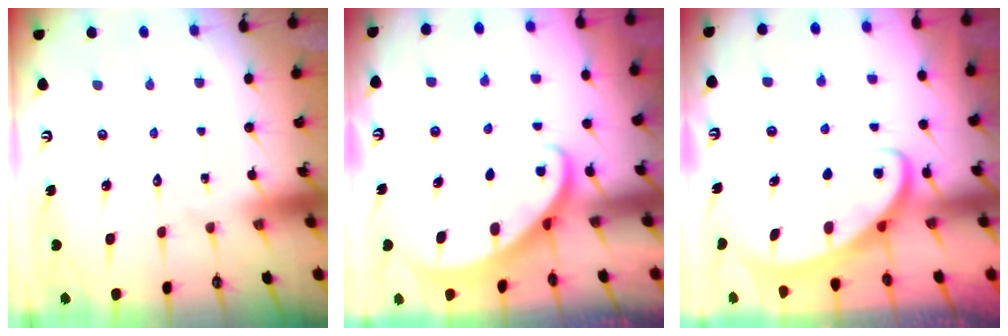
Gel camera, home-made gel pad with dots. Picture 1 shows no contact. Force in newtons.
{"total": 2.5, "press": 2.5, "slide": 0.2}
{"total": 2.6, "press": 2.6, "slide": 0.4}